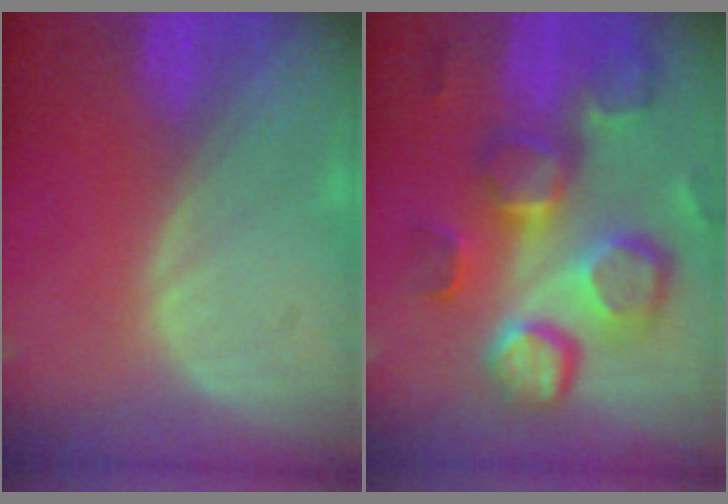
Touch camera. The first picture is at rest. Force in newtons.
{"total": 13.0, "press": 11.4, "slide": 6.4}